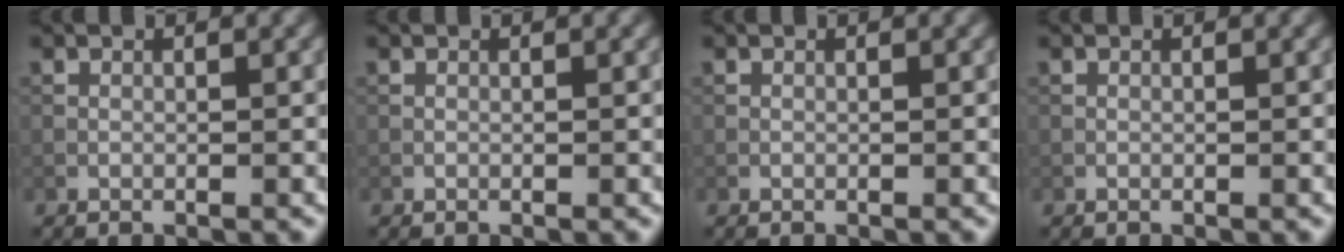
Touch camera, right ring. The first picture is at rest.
{"total": 0.0}
{"total": 0.0}
{"total": 0.0}